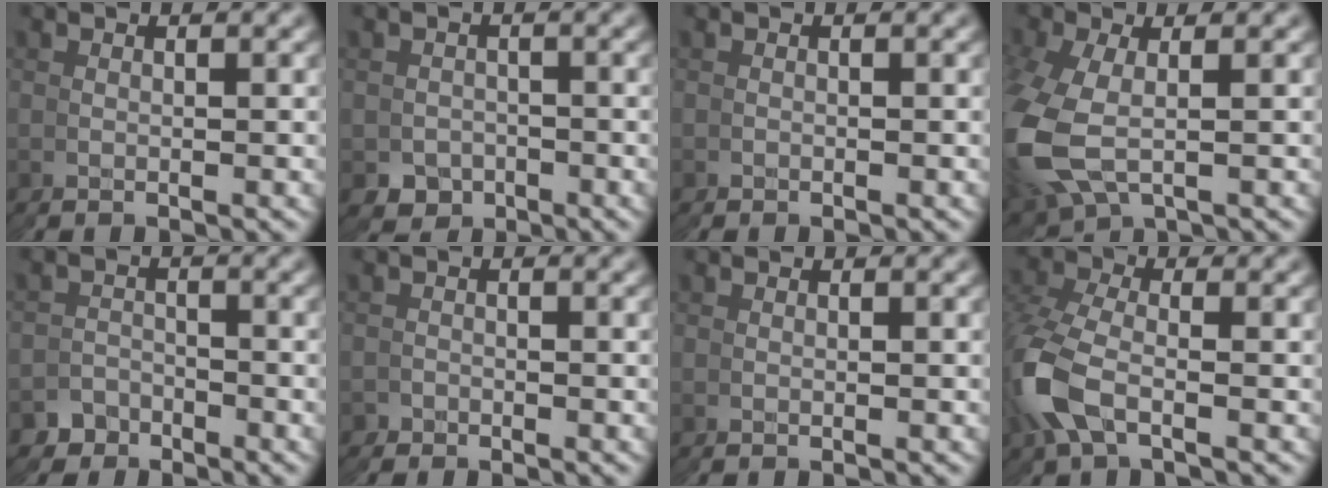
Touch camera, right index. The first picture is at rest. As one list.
[{"total": 5.5, "force": [-3.1, 4.5, -0.2], "torque": [0.017, -0.035, -0.043]}, {"total": 0.9, "force": [-0.4, 0.1, -0.8], "torque": [0.009, -0.003, -0.006]}, {"total": 5.3, "force": [-1.5, 4.7, 1.9], "torque": [-0.095, -0.034, -0.004]}, {"total": 5.2, "force": [-4.3, 1.4, -2.6], "torque": [0.063, -0.006, -0.083]}, {"total": 3.1, "force": [-1.8, 0.4, -2.6], "torque": [0.046, -0.003, -0.031]}, {"total": 0.0}, {"total": 2.9, "force": [-0.8, 2.7, 0.7], "torque": [-0.079, -0.010, -0.007]}]